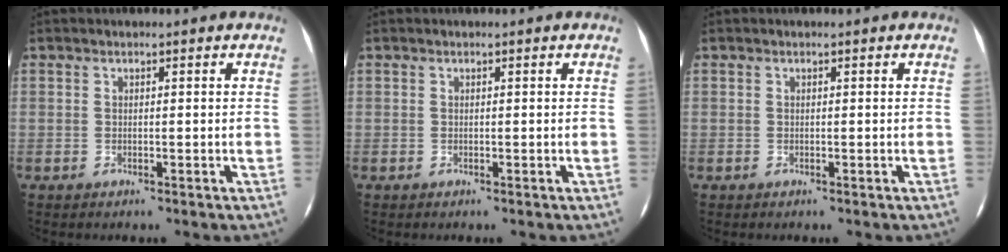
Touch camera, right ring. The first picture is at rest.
{"total": 0.0}
{"total": 0.0}